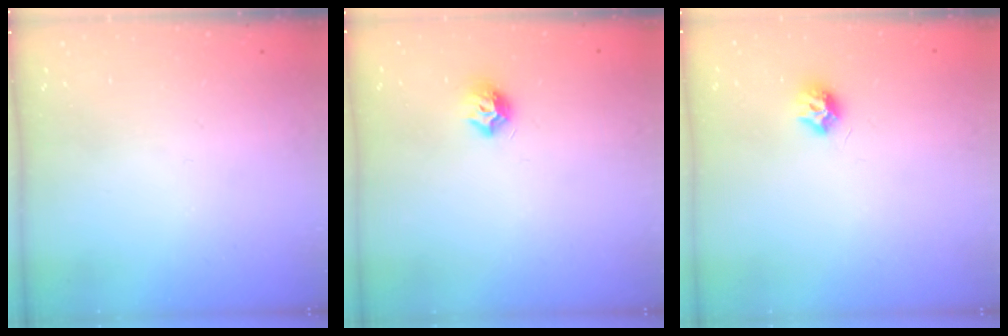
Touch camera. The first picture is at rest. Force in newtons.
{"total": 7.9, "press": 7.9, "slide": 0.8}
{"total": 7.4, "press": 7.4, "slide": 0.2}